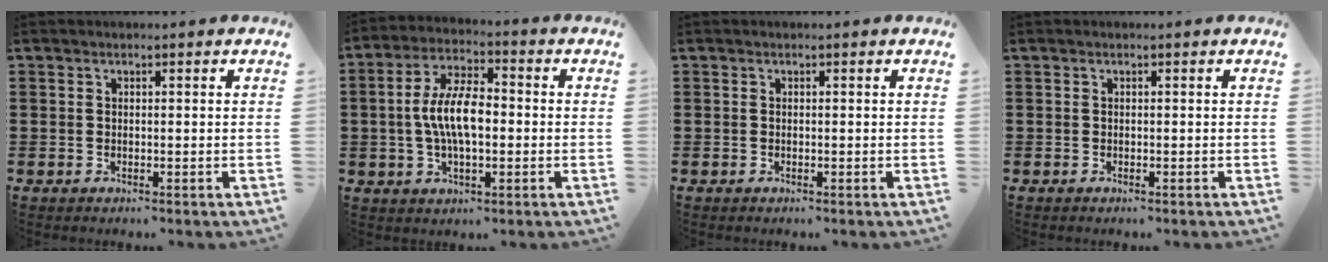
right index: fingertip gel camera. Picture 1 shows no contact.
{"total": 8.7, "force": [-0.5, 3.7, 7.9], "torque": [-0.168, 0.001, -0.016]}
{"total": 0.0}
{"total": 0.0}